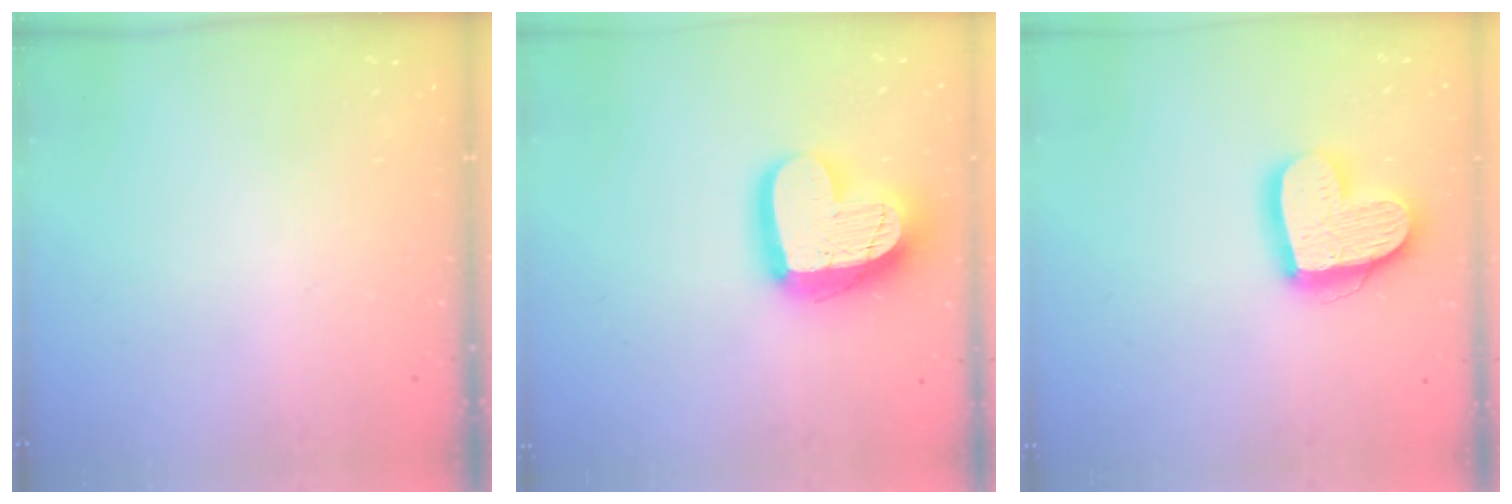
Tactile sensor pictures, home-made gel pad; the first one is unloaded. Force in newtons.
{"total": 20.4, "press": 20.3, "slide": 1.7}
{"total": 18.1, "press": 18.0, "slide": 1.8}